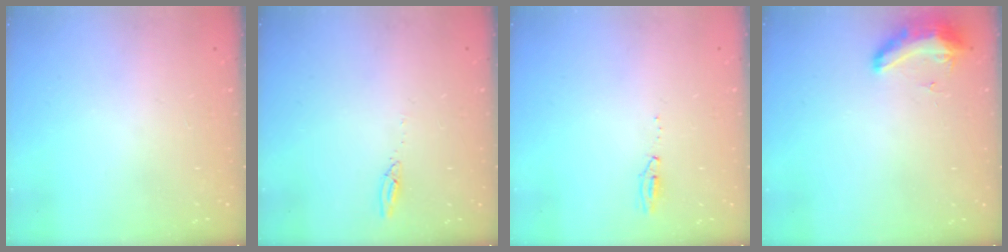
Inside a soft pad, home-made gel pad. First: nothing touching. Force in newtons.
{"total": 2.7, "press": 2.7, "slide": 0.2}
{"total": 15.0, "press": 4.8, "slide": 14.3}
{"total": 11.0, "press": 9.7, "slide": 5.3}